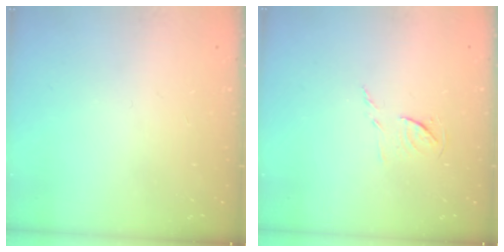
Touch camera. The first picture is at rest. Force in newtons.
{"total": 7.3, "press": 7.3, "slide": 0.5}